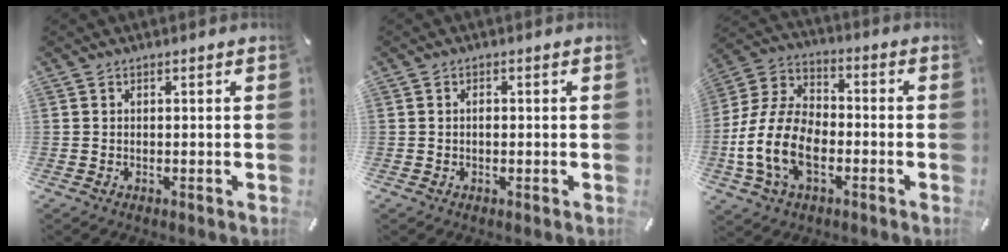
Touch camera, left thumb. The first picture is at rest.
{"total": 1.1, "force": [-0.1, 0.7, 0.8], "torque": [-0.018, 0.002, -0.003]}
{"total": 14.6, "force": [-5.0, 9.6, 9.8], "torque": [-0.231, 0.014, -0.095]}